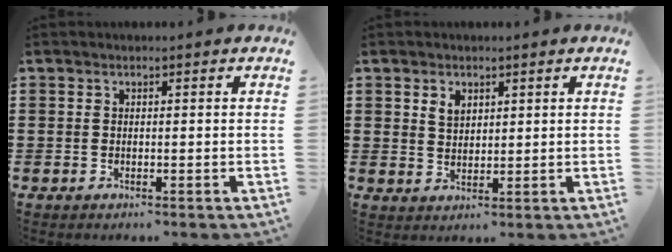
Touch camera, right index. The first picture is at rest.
{"total": 2.4, "force": [1.4, 1.6, 1.0], "torque": [-0.026, 0.006, 0.025]}